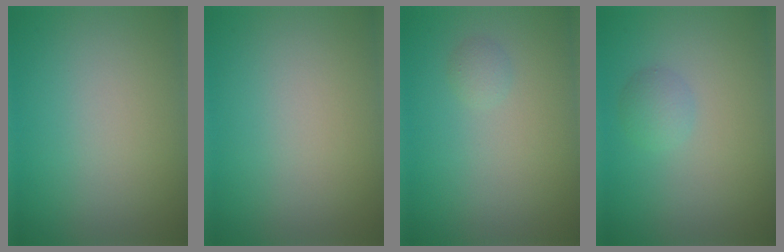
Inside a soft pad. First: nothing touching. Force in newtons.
{"total": 0.0}
{"total": 0.8, "press": 0.8, "slide": 0.0}
{"total": 1.6, "press": 1.6, "slide": 0.1}